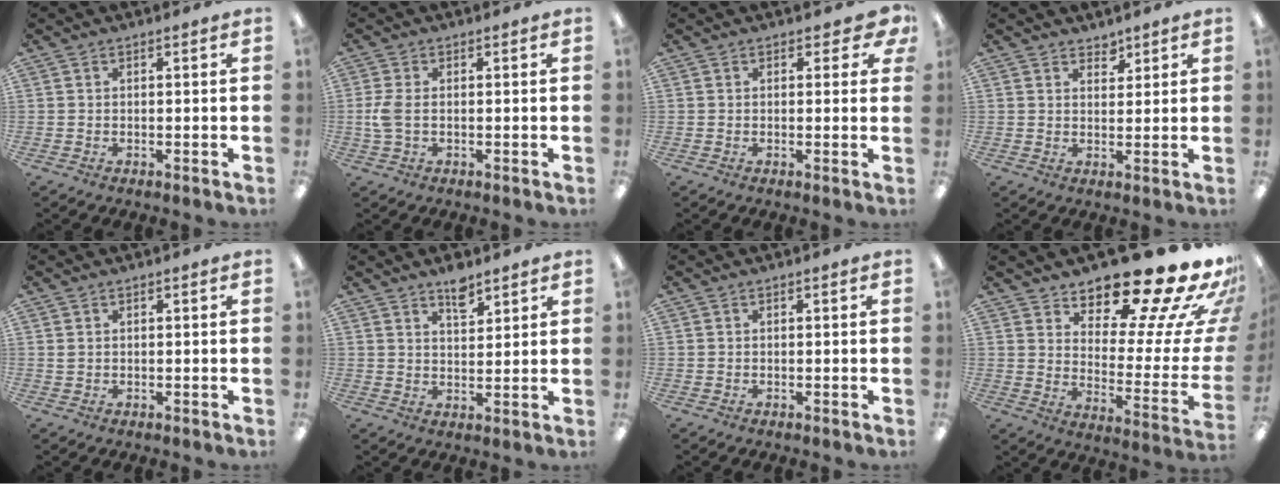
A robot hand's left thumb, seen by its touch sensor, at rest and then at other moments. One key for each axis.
{"total": 4.9, "fx": 0.0, "fy": 2.8, "fz": 4.1, "tx": -0.087, "ty": 0.000, "tz": -0.006}
{"total": 3.4, "fx": 1.7, "fy": 2.1, "fz": 2.0, "tx": -0.017, "ty": -0.001, "tz": 0.029}
{"total": 3.1, "fx": 2.7, "fy": 1.6, "fz": 0.3, "tx": 0.005, "ty": -0.017, "tz": 0.047}
{"total": 1.1, "fx": 0.5, "fy": 0.8, "fz": 0.5, "tx": -0.012, "ty": 0.003, "tz": 0.009}
{"total": 5.9, "fx": 4.6, "fy": 2.5, "fz": 2.9, "tx": -0.034, "ty": -0.027, "tz": 0.078}
{"total": 0.0}
{"total": 22.1, "fx": 18.2, "fy": 6.0, "fz": 11.0, "tx": -0.138, "ty": -0.145, "tz": 0.294}